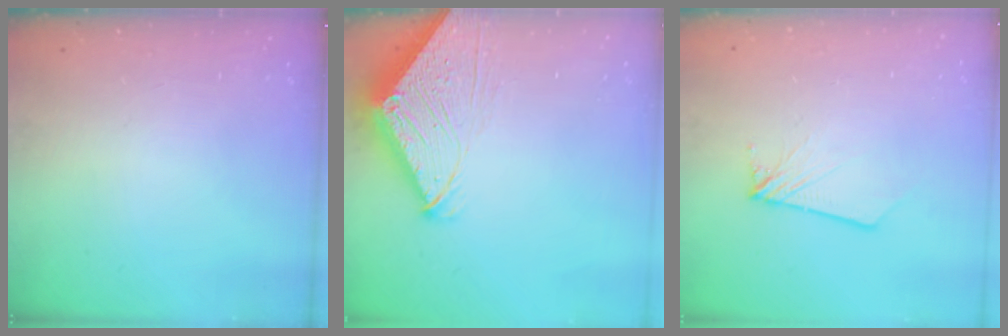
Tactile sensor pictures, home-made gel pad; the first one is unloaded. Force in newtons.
{"total": 7.1, "press": 7.1, "slide": 0.8}
{"total": 2.8, "press": 2.8, "slide": 0.3}